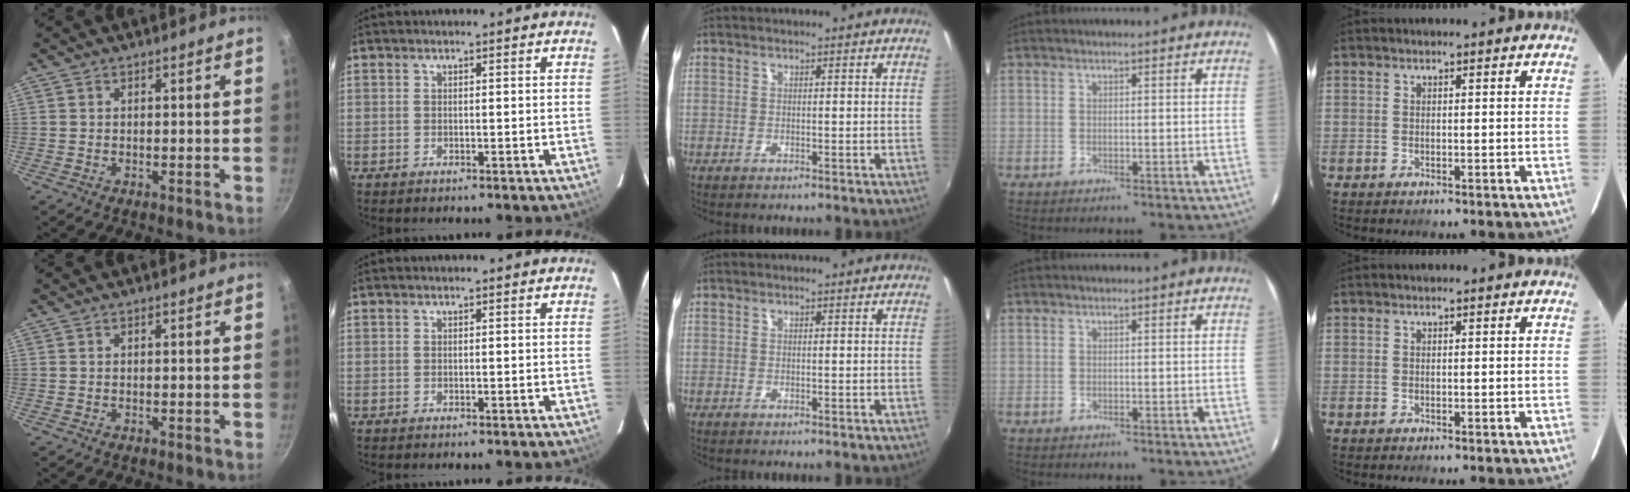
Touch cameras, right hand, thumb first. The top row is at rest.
{}